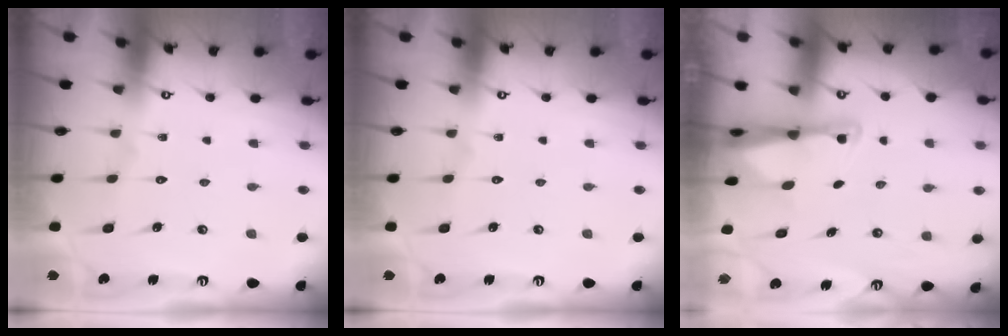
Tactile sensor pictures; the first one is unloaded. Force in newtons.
{"total": 0.0}
{"total": 2.6, "press": 2.6, "slide": 0.5}